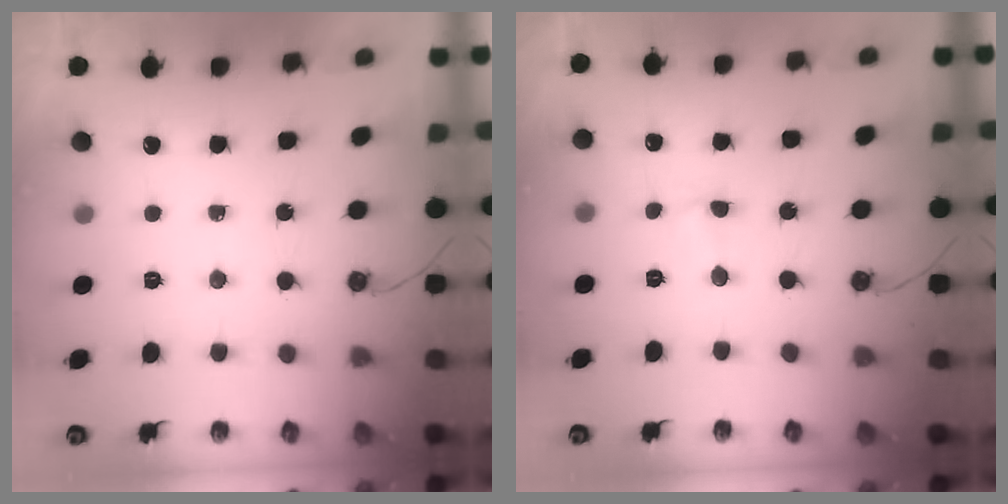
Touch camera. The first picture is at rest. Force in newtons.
{"total": 2.2, "press": 2.1, "slide": 0.5}